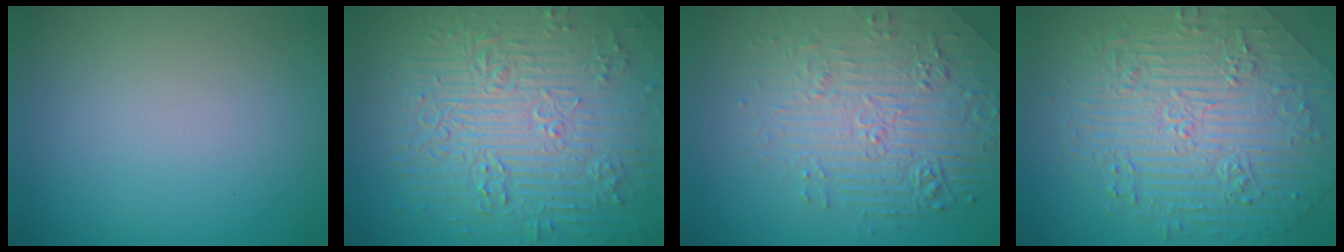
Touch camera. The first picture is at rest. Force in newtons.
{"total": 11.4, "press": 7.6, "slide": 8.5}
{"total": 4.9, "press": 4.5, "slide": 2.0}
{"total": 6.9, "press": 6.0, "slide": 3.5}